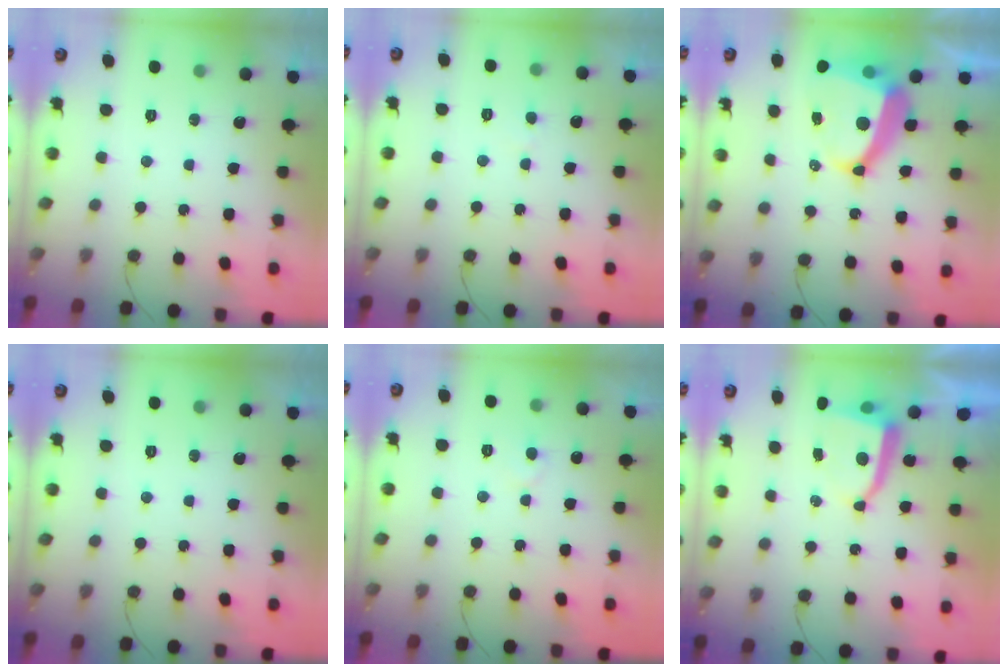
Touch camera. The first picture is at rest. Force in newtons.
{"total": 1.8, "press": 1.7, "slide": 0.1}
{"total": 13.1, "press": 13.0, "slide": 1.7}
{"total": 0.0}
{"total": 4.7, "press": 4.6, "slide": 0.4}
{"total": 5.7, "press": 5.7, "slide": 0.5}